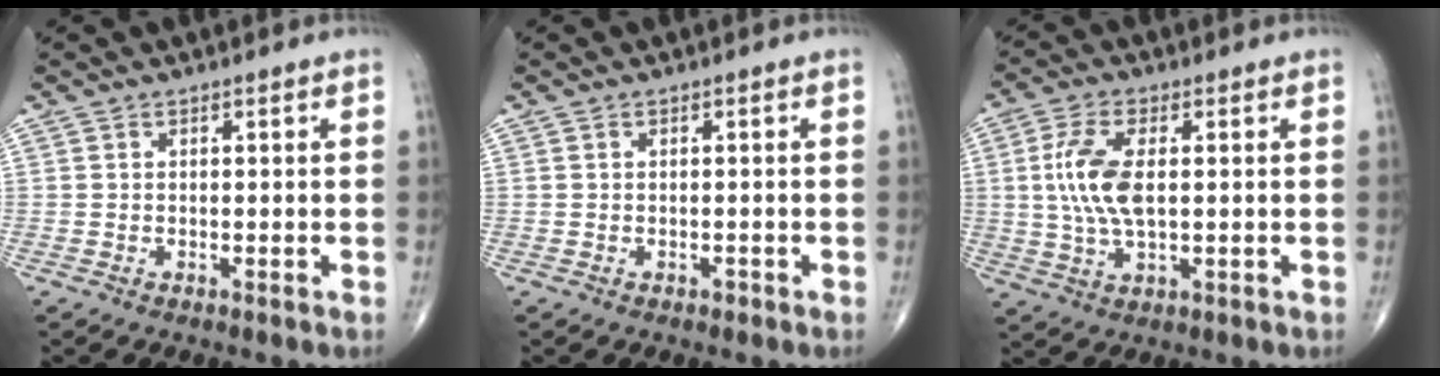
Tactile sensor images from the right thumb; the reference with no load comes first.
{"total": 0.7, "force": [-0.3, 0.5, 0.3], "torque": [-0.005, 0.000, -0.004]}
{"total": 9.5, "force": [0.9, 4.4, 8.4], "torque": [-0.185, 0.000, 0.020]}